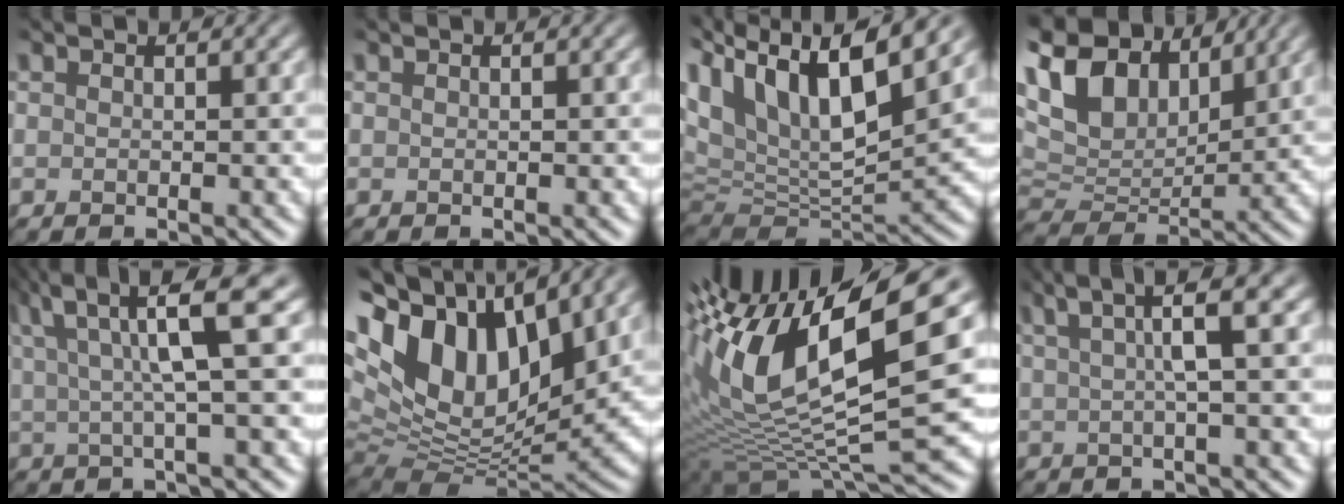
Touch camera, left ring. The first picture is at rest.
{"total": 0.0}
{"total": 13.8, "force": [7.6, 6.0, 9.9], "torque": [-0.197, 0.030, 0.138]}
{"total": 12.1, "force": [6.2, 7.1, 7.7], "torque": [-0.170, 0.028, 0.106]}
{"total": 6.8, "force": [3.2, 1.0, 6.0], "torque": [-0.093, 0.019, 0.051]}
{"total": 16.4, "force": [6.3, 9.0, 12.2], "torque": [-0.246, 0.022, 0.115]}
{"total": 14.8, "force": [3.7, 5.2, 13.3], "torque": [-0.280, 0.010, 0.069]}
{"total": 5.0, "force": [1.7, 0.7, 4.7], "torque": [-0.074, 0.017, 0.026]}